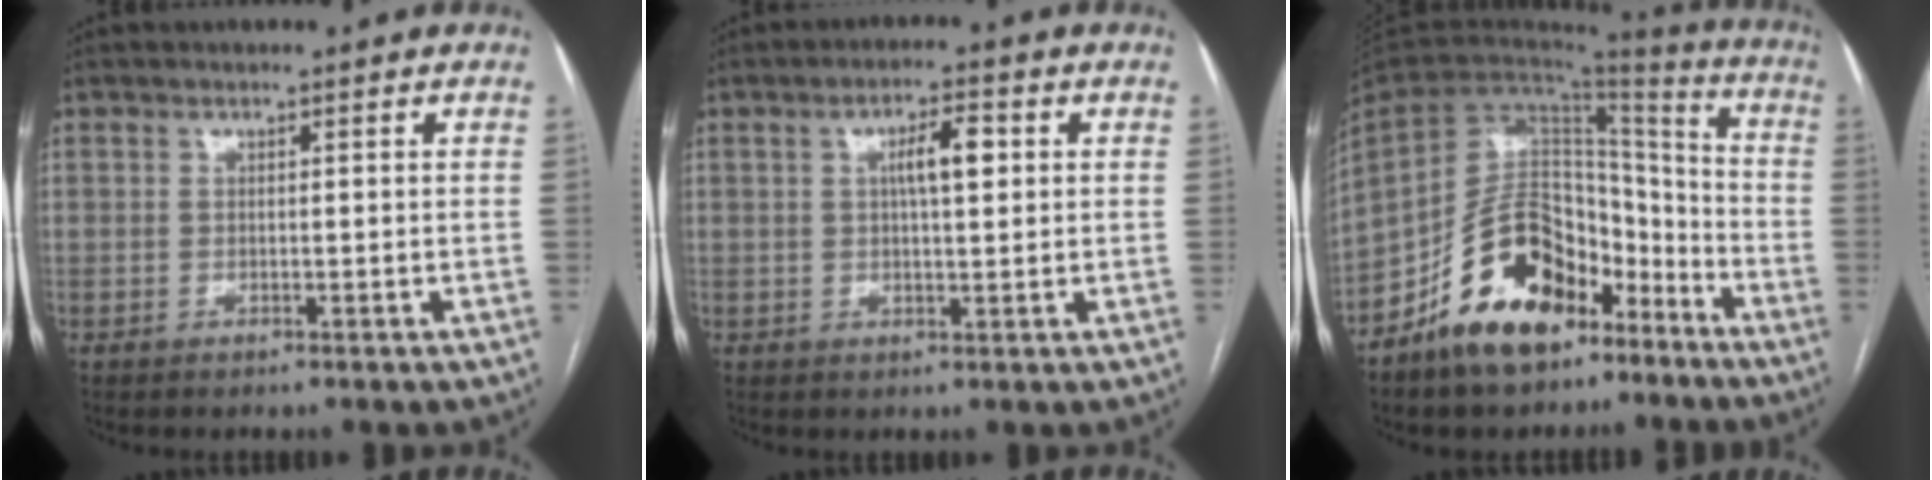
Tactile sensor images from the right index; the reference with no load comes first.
{"total": 4.9, "force": [1.2, 1.2, 4.6], "torque": [-0.080, 0.012, 0.019]}
{"total": 17.6, "force": [-10.8, 9.8, 9.8], "torque": [-0.181, 0.036, -0.185]}